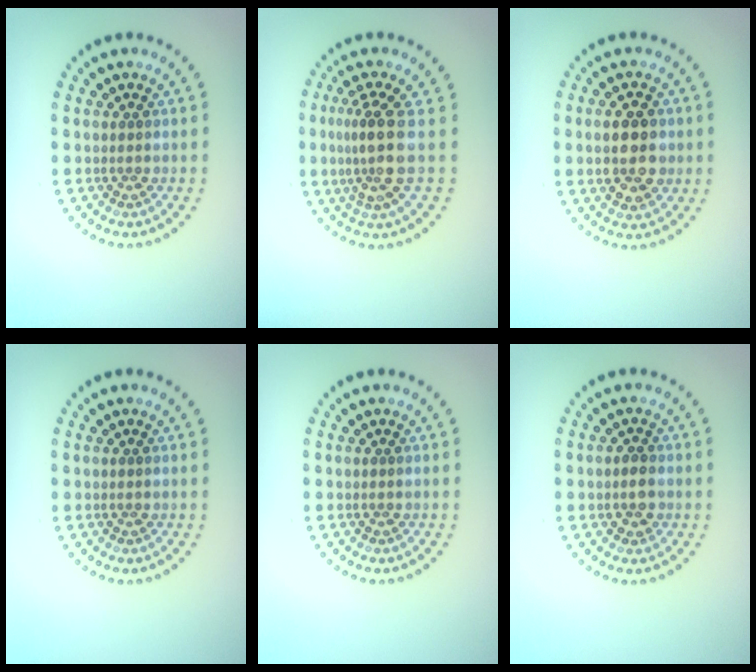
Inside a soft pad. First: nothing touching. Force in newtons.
{"total": 3.9, "press": 2.9, "slide": 2.6}
{"total": 4.8, "press": 4.8, "slide": 0.2}
{"total": 0.0}
{"total": 0.0}
{"total": 1.8, "press": 1.8, "slide": 0.4}